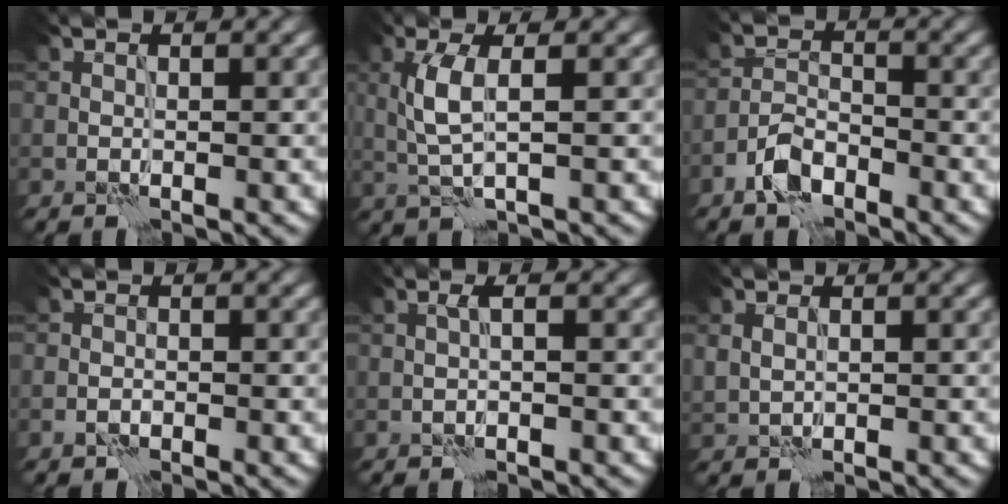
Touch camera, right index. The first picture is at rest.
{"total": 3.3, "force": [0.5, 0.7, 3.1], "torque": [-0.072, 0.000, 0.012]}
{"total": 3.1, "force": [-2.2, 1.4, 1.7], "torque": [-0.032, 0.007, -0.050]}
{"total": 0.8, "force": [-0.5, 0.5, 0.4], "torque": [-0.006, 0.002, -0.011]}
{"total": 1.0, "force": [0.0, 0.0, 1.0], "torque": [-0.021, 0.004, -0.002]}
{"total": 1.1, "force": [0.3, 0.8, 0.7], "torque": [-0.016, -0.001, 0.010]}